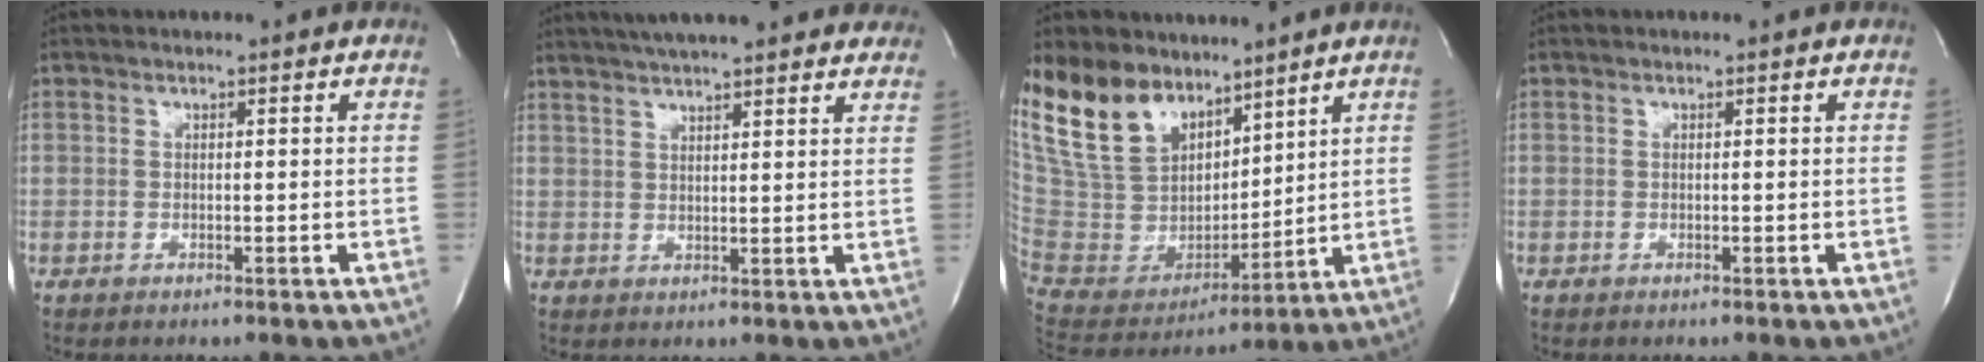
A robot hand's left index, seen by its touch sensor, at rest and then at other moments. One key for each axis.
{"total": 18.9, "fx": 16.5, "fy": 3.1, "fz": 8.7, "tx": -0.132, "ty": 0.040, "tz": 0.218}
{"total": 17.3, "fx": 12.7, "fy": 9.4, "fz": 7.3, "tx": -0.158, "ty": 0.021, "tz": 0.247}
{"total": 0.0}